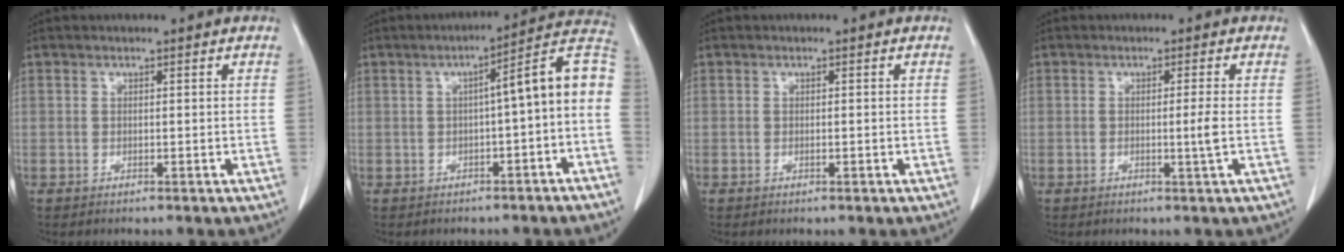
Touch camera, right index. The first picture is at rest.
{"total": 9.5, "force": [-0.6, 0.8, 9.4], "torque": [-0.117, 0.037, -0.016]}
{"total": 0.6, "force": [-0.1, 0.1, 0.6], "torque": [-0.011, 0.000, -0.001]}
{"total": 2.3, "force": [-0.4, -0.7, 2.2], "torque": [-0.035, -0.004, -0.008]}